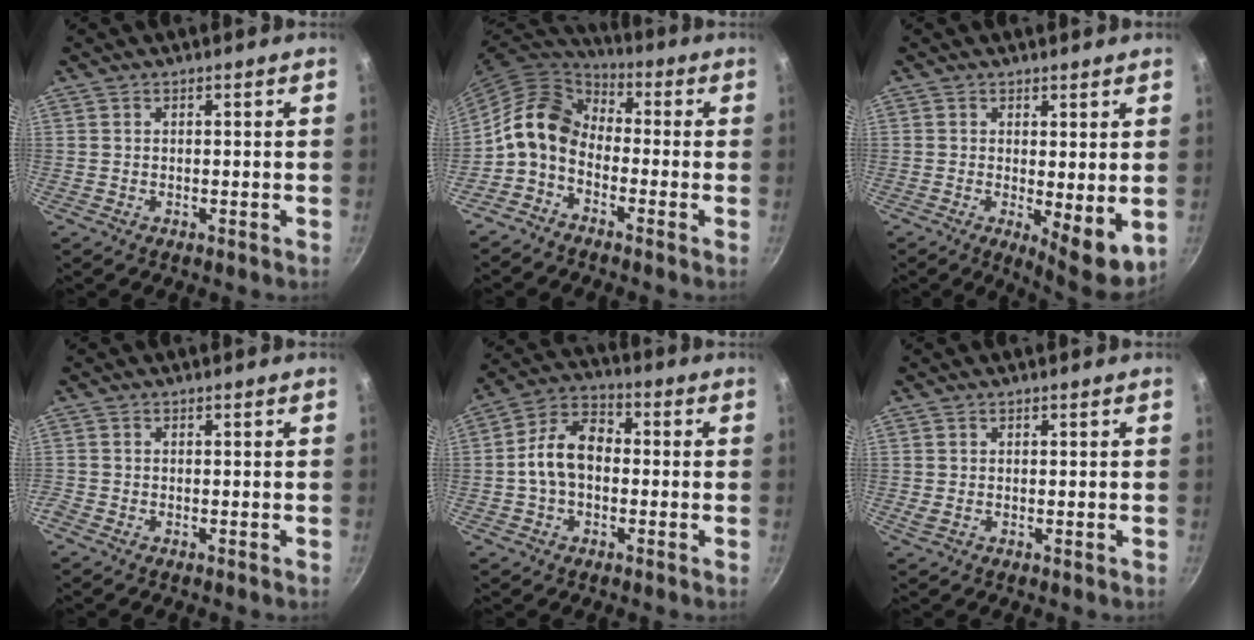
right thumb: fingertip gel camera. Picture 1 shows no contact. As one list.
[{"total": 11.3, "force": [-2.3, 8.1, 7.6], "torque": [-0.129, 0.052, -0.068]}, {"total": 7.5, "force": [0.2, 2.6, 7.0], "torque": [-0.090, -0.025, 0.008]}, {"total": 0.5, "force": [-0.5, 0.1, 0.2], "torque": [-0.009, -0.001, -0.011]}, {"total": 10.4, "force": [-0.6, 7.1, 7.5], "torque": [-0.110, 0.035, -0.027]}, {"total": 0.9, "force": [0.3, 0.4, 0.7], "torque": [-0.013, -0.001, 0.006]}]